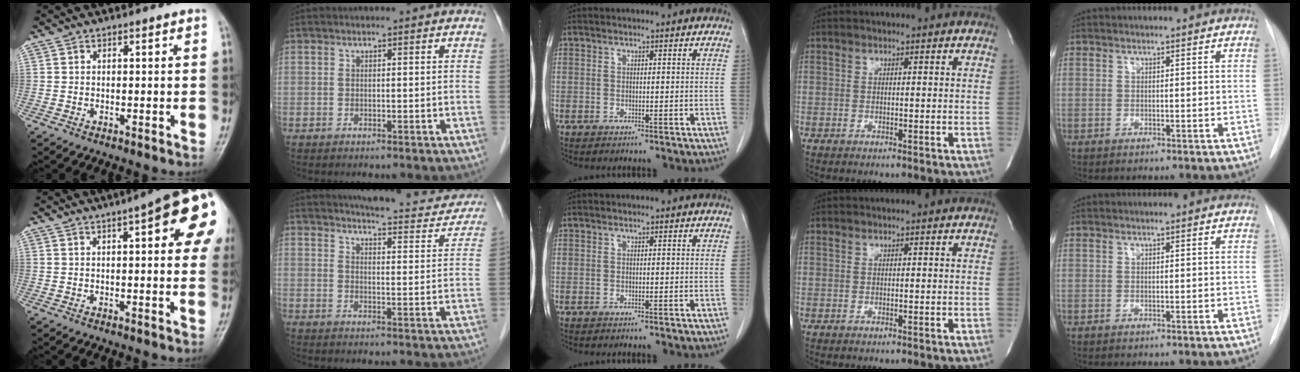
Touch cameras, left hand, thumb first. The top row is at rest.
{"thumb": {"total": 15.8, "force": [5.7, 4.3, 14.1], "torque": [-0.169, 0.003, 0.063]}, "index": {"total": 14.8, "force": [13.7, 3.0, 4.5], "torque": [-0.038, -0.025, 0.150]}}